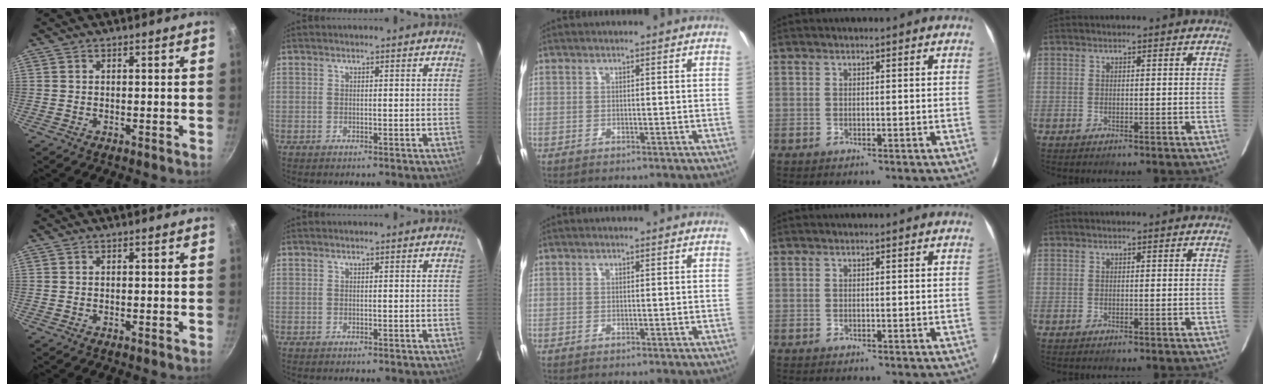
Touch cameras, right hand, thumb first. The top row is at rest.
{}